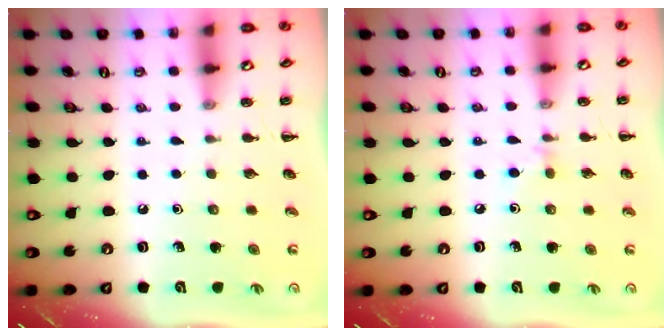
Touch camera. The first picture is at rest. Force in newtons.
{"total": 3.9, "press": 3.6, "slide": 1.6}